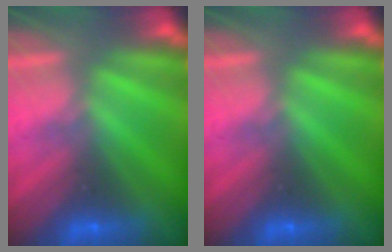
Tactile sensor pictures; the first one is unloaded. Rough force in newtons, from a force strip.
{"total": 0.0}